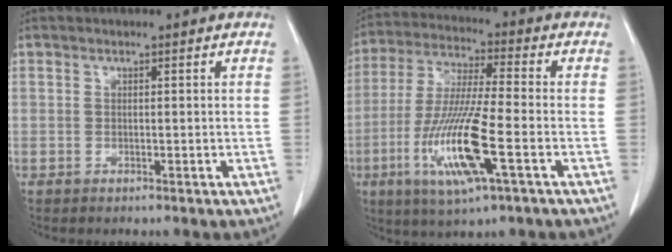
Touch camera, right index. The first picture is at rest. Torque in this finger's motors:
{"motor_torque": [1.98, -0.16, 1.05, 0.21]}